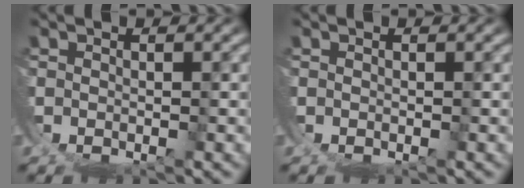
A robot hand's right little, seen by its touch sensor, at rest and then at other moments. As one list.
[{"total": 0.0}]